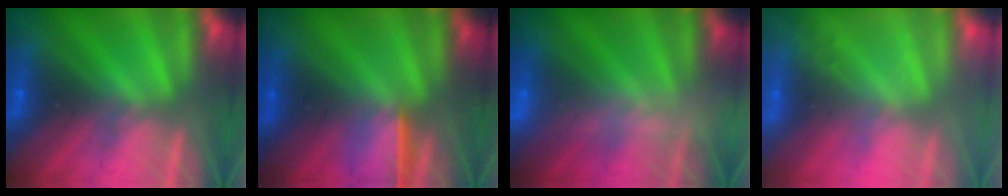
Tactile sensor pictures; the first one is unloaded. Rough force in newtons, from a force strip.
{"total": 1.5}
{"total": 2.5}
{"total": 2.3}